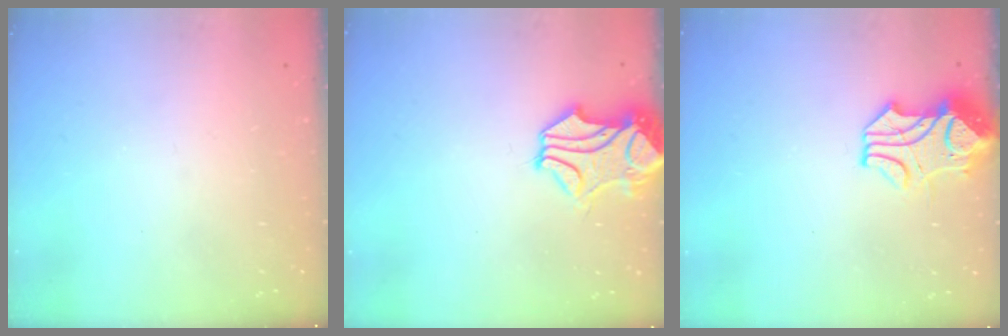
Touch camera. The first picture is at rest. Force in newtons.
{"total": 2.2, "press": 1.8, "slide": 1.2}
{"total": 2.2, "press": 1.9, "slide": 1.1}